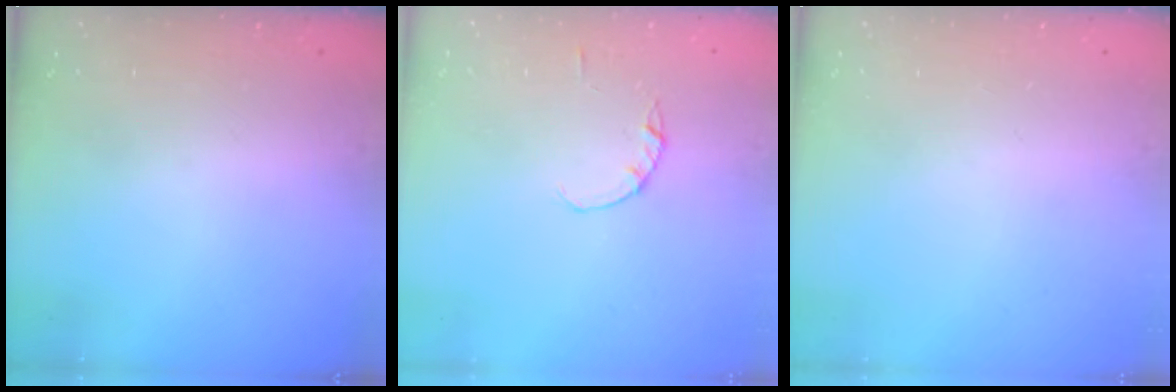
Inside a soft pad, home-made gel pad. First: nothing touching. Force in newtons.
{"total": 1.4, "press": 1.3, "slide": 0.3}
{"total": 0.0}